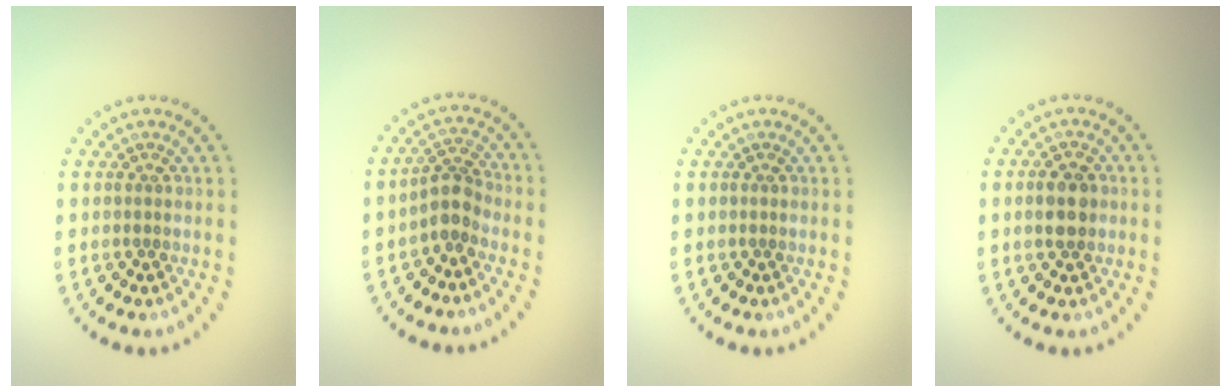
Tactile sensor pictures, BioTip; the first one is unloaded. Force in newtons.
{"total": 2.5, "press": 1.9, "slide": 1.6}
{"total": 0.0}
{"total": 3.1, "press": 3.1, "slide": 0.0}